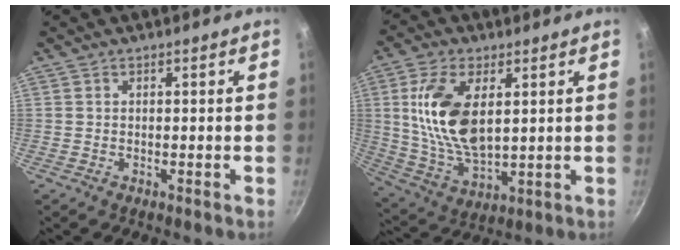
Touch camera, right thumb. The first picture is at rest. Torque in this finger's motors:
{"motor_torque": [0.82, 1.59, 1.63, 0.34, 0.42]}